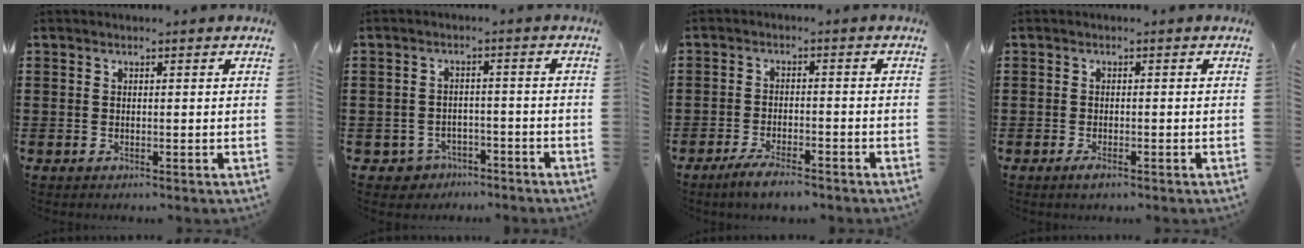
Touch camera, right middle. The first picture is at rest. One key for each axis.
{"total": 2.8, "fx": -2.5, "fy": 1.2, "fz": -0.1, "tx": -0.009, "ty": 0.003, "tz": -0.056}
{"total": 3.9, "fx": -3.4, "fy": 0.6, "fz": 1.8, "tx": -0.037, "ty": 0.002, "tz": -0.067}
{"total": 1.2, "fx": -0.8, "fy": 0.4, "fz": 0.8, "tx": -0.016, "ty": -0.003, "tz": -0.016}